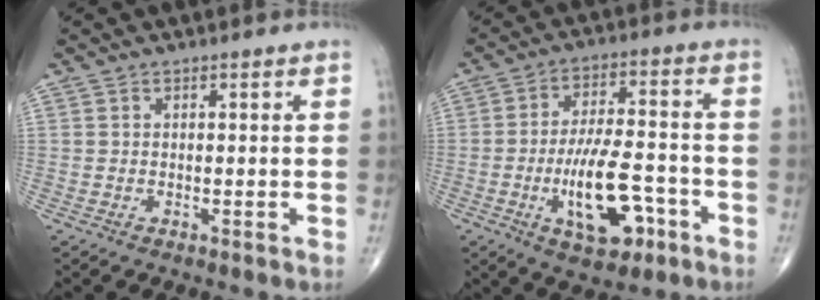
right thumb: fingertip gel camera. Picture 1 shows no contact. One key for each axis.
{"total": 13.5, "fx": -5.0, "fy": 5.8, "fz": 11.2, "tx": -0.174, "ty": 0.026, "tz": -0.076}